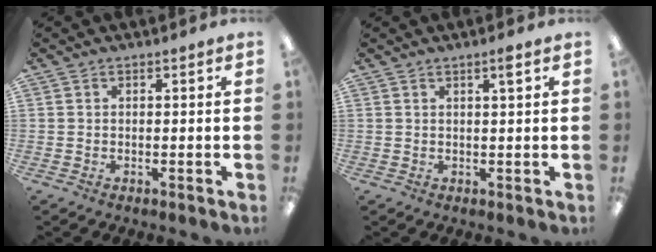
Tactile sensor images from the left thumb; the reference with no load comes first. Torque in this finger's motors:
{"motor_torque": [-0.10, 0.01, -0.42, 0.20, 0.03]}